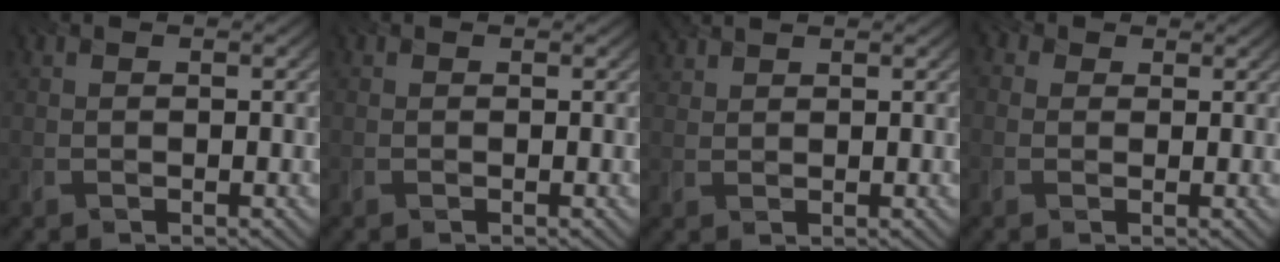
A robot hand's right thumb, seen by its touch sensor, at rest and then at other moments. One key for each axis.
{"total": 0.0}
{"total": 2.0, "fx": 1.9, "fy": 0.4, "fz": 0.2, "tx": -0.010, "ty": 0.009, "tz": 0.045}
{"total": 2.0, "fx": 0.6, "fy": 1.8, "fz": 0.6, "tx": -0.024, "ty": 0.002, "tz": 0.004}